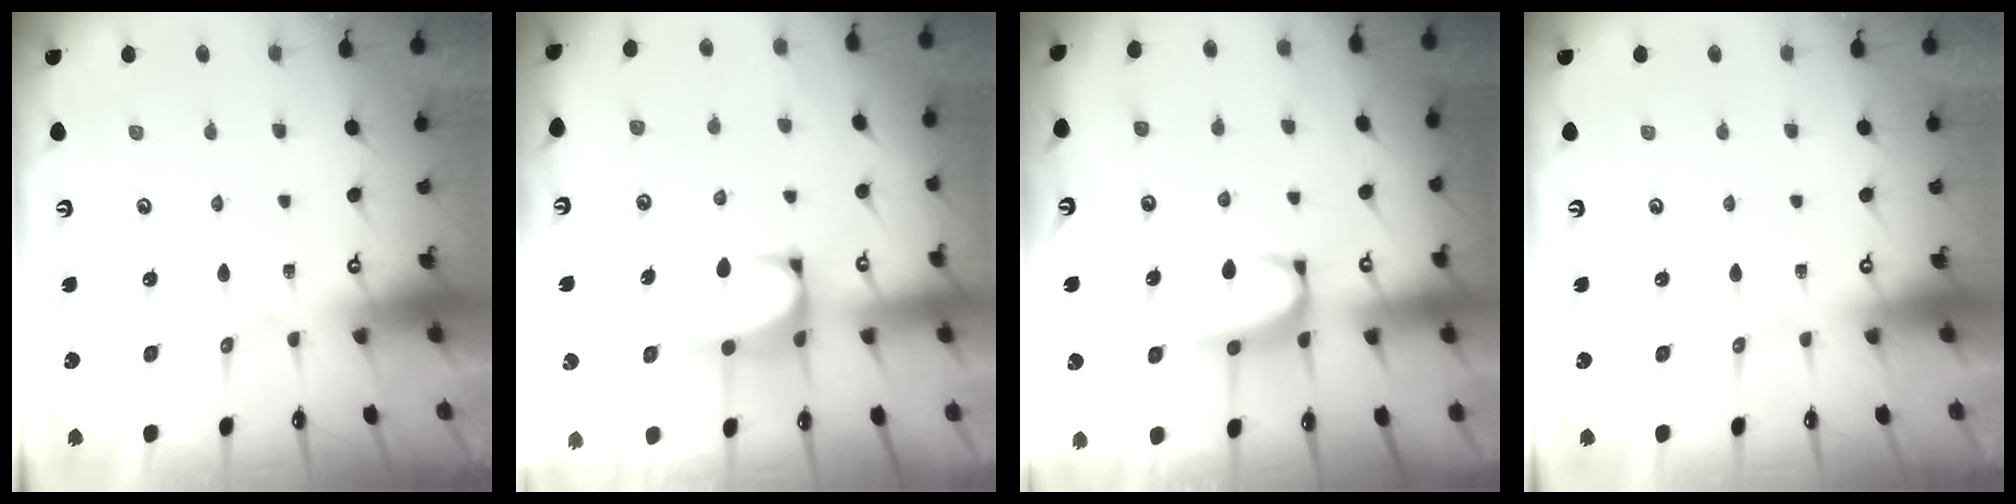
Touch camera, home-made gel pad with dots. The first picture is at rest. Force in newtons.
{"total": 1.7, "press": 1.6, "slide": 0.7}
{"total": 2.3, "press": 2.2, "slide": 0.6}
{"total": 0.0}